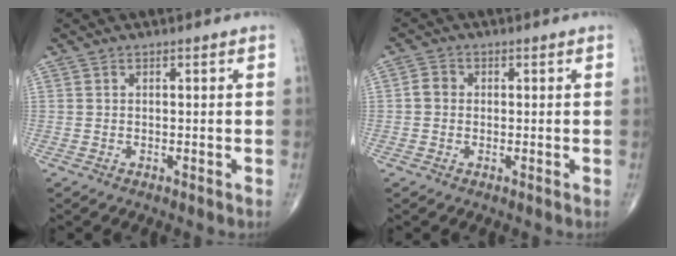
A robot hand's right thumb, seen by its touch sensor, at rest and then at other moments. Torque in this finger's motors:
{"motor_torque": [-0.18, 0.16, -0.02, -0.14, 0.04]}